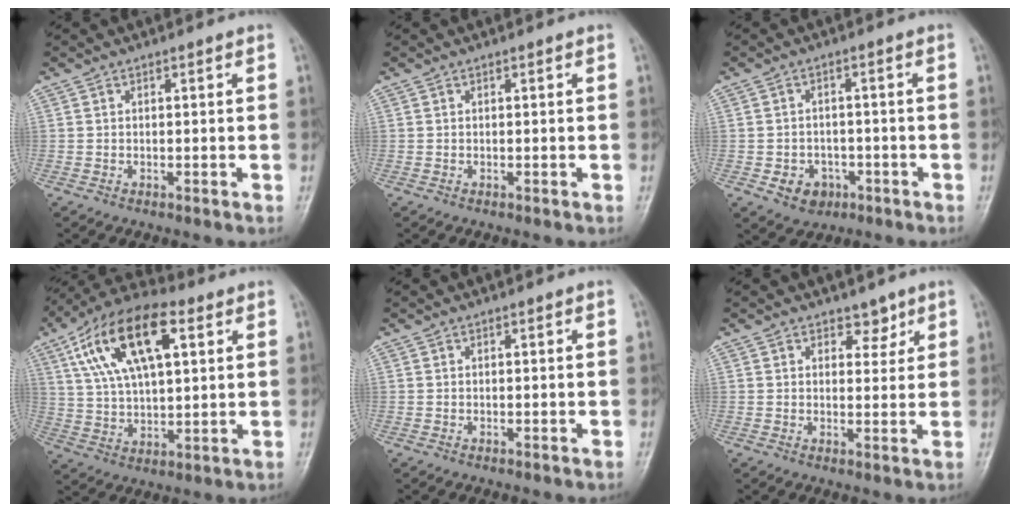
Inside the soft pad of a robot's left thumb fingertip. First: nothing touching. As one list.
[{"total": 0.0}, {"total": 5.4, "force": [-2.1, 4.5, 2.2], "torque": [-0.014, 0.016, -0.025]}, {"total": 18.2, "force": [7.0, 8.6, 14.5], "torque": [-0.252, 0.007, 0.122]}, {"total": 0.0}, {"total": 3.1, "force": [2.1, 2.0, 0.9], "torque": [0.012, -0.012, 0.029]}]